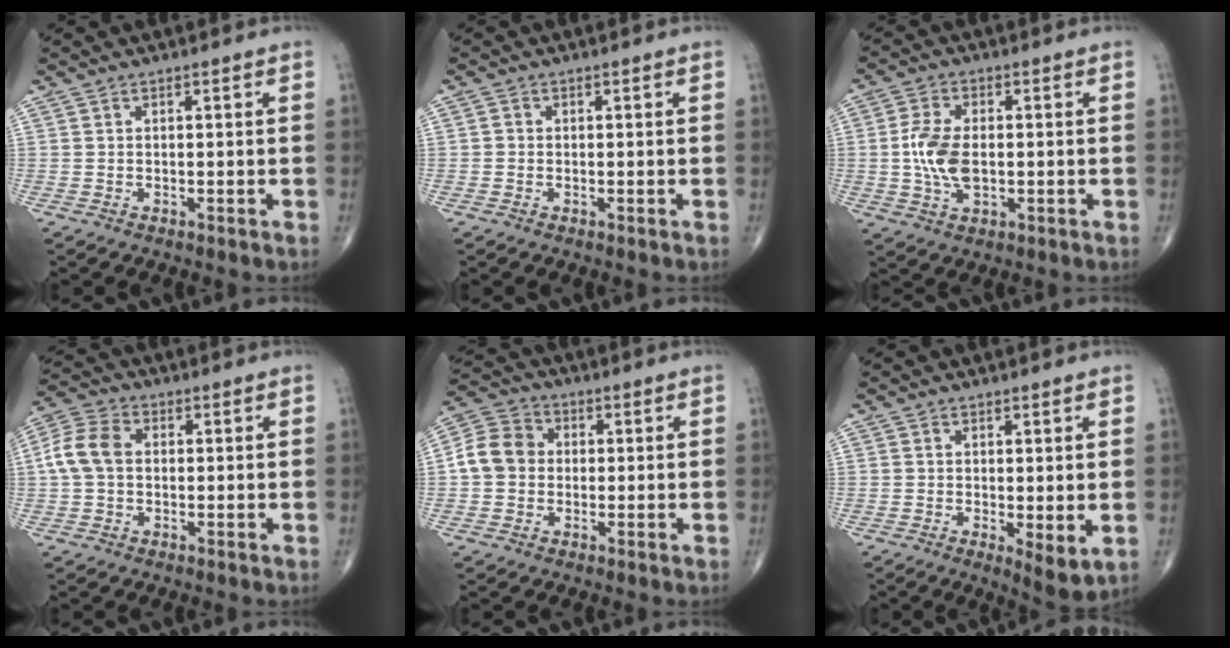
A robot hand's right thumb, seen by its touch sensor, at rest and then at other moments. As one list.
[{"total": 0.8, "force": [-0.1, 0.7, 0.3], "torque": [-0.001, 0.002, -0.005]}, {"total": 8.3, "force": [-0.4, 4.7, 6.8], "torque": [-0.140, 0.001, -0.009]}, {"total": 7.6, "force": [0.4, 5.5, 5.2], "torque": [-0.111, 0.023, -0.001]}, {"total": 8.1, "force": [0.0, 7.0, 4.2], "torque": [-0.067, 0.025, -0.015]}, {"total": 5.1, "force": [-0.6, 1.6, 4.8], "torque": [-0.075, -0.019, -0.008]}]